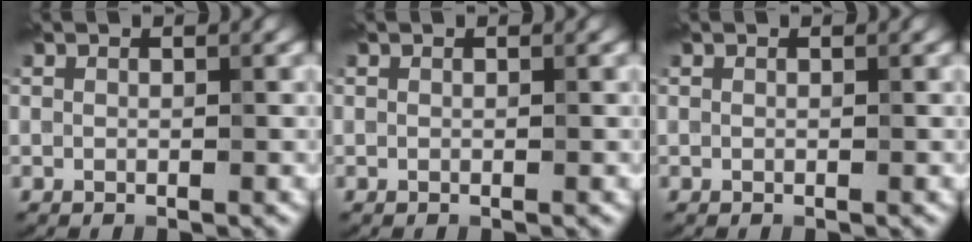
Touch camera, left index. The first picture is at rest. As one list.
[{"total": 0.0}, {"total": 0.0}]